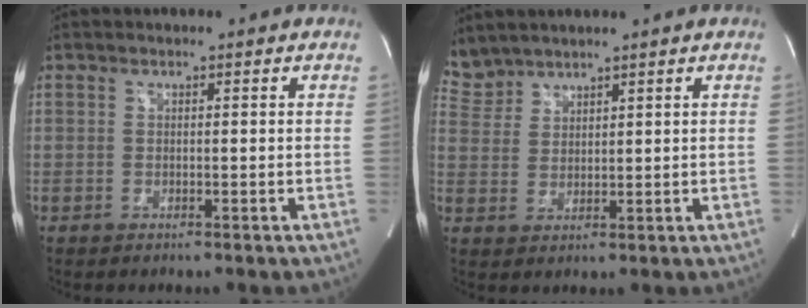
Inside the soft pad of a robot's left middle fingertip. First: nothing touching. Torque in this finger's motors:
{"motor_torque": [-0.19, -0.09, -0.18, -0.04]}